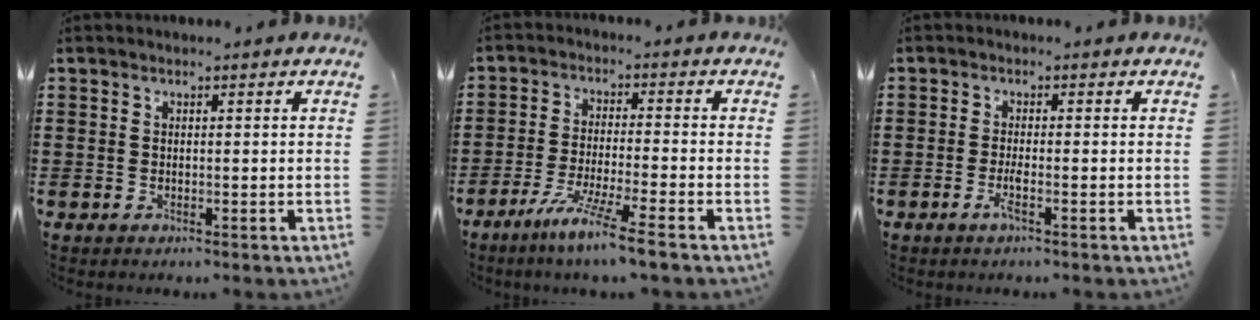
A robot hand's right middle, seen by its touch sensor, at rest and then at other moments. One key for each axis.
{"total": 6.8, "fx": -5.4, "fy": -0.7, "fz": 4.1, "tx": -0.082, "ty": -0.017, "tz": -0.104}
{"total": 2.0, "fx": -1.0, "fy": 0.1, "fz": 1.8, "tx": -0.032, "ty": -0.001, "tz": -0.018}